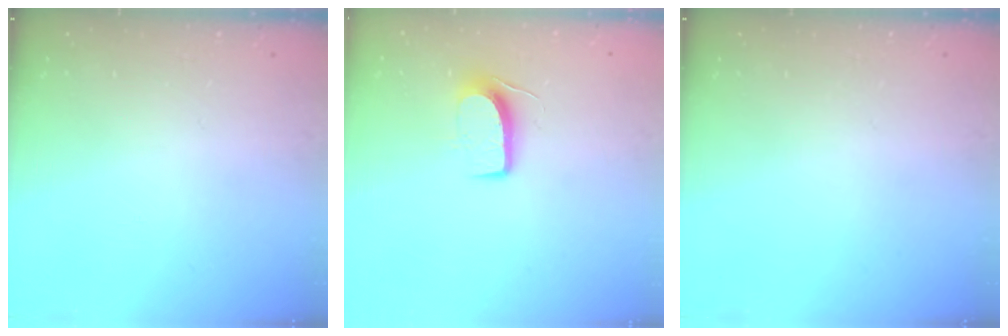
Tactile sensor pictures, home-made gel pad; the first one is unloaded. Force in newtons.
{"total": 7.6, "press": 7.6, "slide": 0.5}
{"total": 0.0}